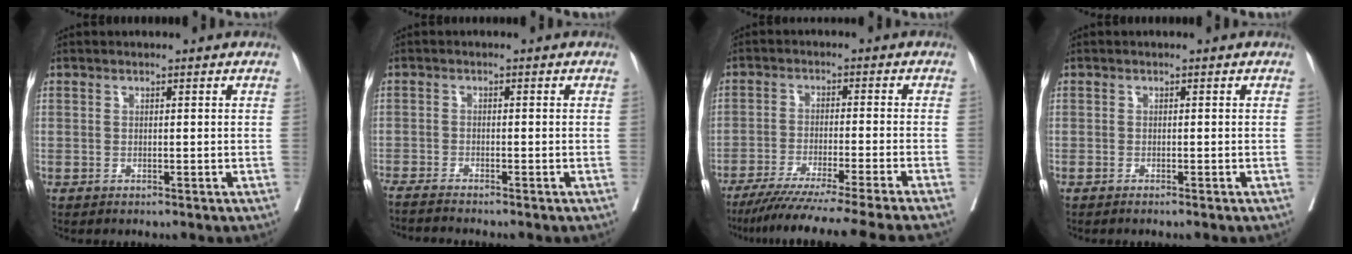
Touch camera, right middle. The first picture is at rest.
{"total": 4.8, "force": [-4.4, -0.6, 1.7], "torque": [-0.020, -0.014, -0.075]}
{"total": 18.7, "force": [-16.1, -2.7, 9.1], "torque": [-0.117, -0.062, -0.243]}
{"total": 1.1, "force": [-0.9, 0.0, 0.6], "torque": [-0.011, -0.002, -0.011]}